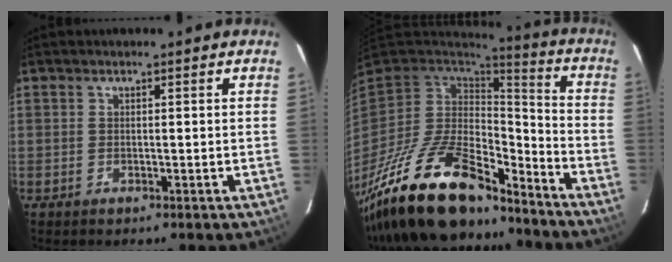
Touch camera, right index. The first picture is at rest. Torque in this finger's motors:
{"motor_torque": [1.18, -0.96, 1.05, 0.21]}